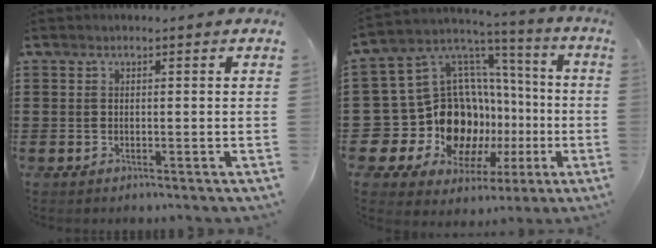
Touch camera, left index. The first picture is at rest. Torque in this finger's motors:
{"motor_torque": [1.85, 0.29, 1.04, 0.10]}